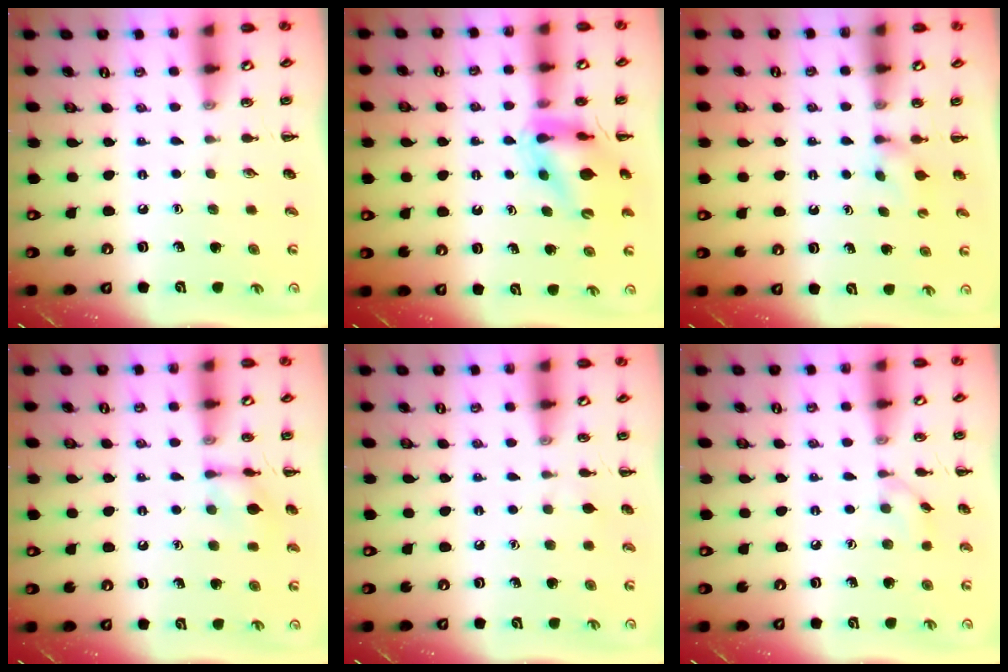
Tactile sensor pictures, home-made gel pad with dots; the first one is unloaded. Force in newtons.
{"total": 11.9, "press": 11.5, "slide": 3.3}
{"total": 2.7, "press": 2.4, "slide": 1.2}
{"total": 7.7, "press": 7.7, "slide": 0.5}
{"total": 2.8, "press": 2.6, "slide": 1.1}
{"total": 3.9, "press": 3.6, "slide": 1.6}